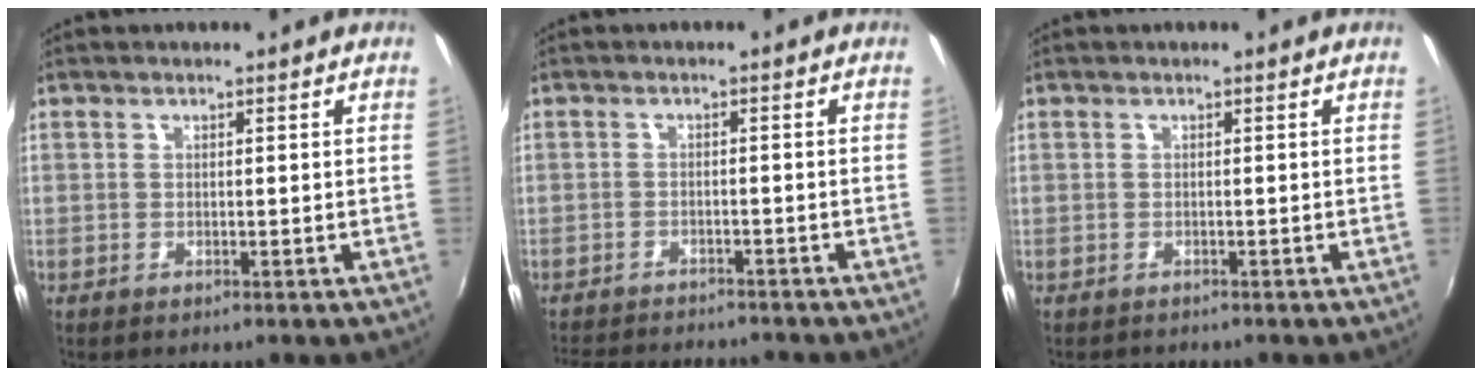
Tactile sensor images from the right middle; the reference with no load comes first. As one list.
[{"total": 10.2, "force": [-9.4, 2.1, 3.5], "torque": [-0.089, -0.008, -0.142]}, {"total": 1.0, "force": [-0.8, 0.5, -0.1], "torque": [-0.002, 0.003, -0.014]}]